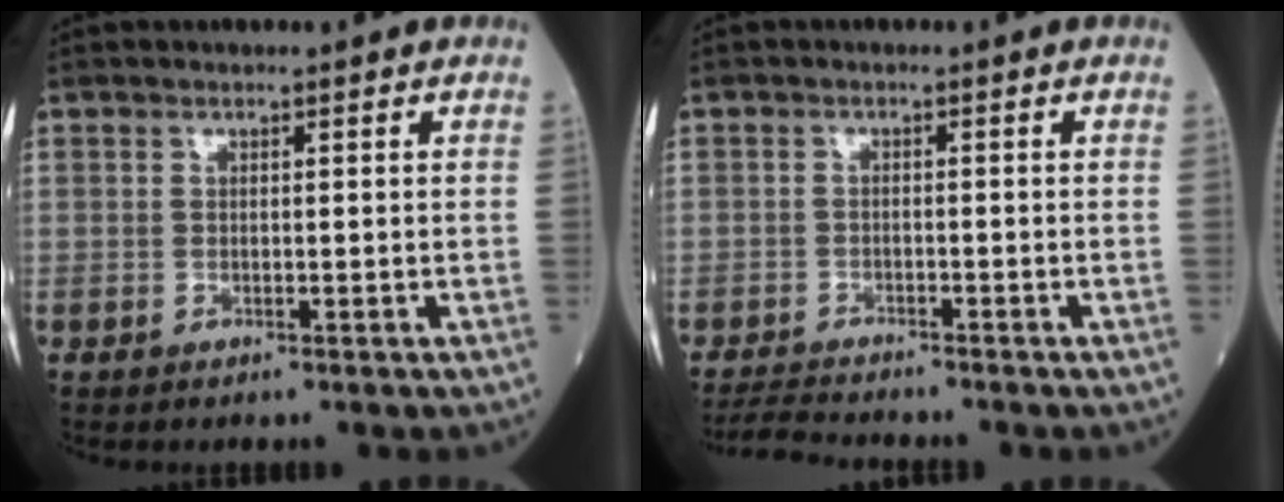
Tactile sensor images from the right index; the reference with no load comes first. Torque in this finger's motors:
{"motor_torque": [-2.13, -0.01, -1.05, -0.21]}